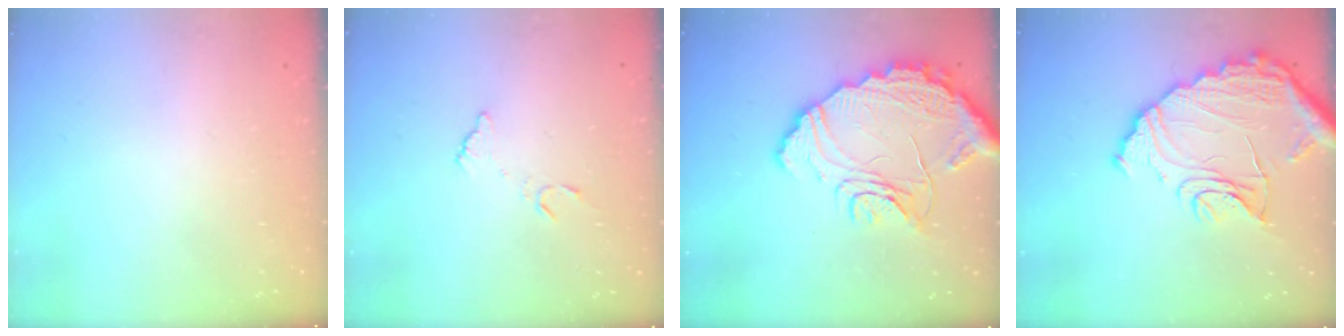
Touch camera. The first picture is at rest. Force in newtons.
{"total": 4.2, "press": 4.2, "slide": 0.2}
{"total": 18.5, "press": 18.5, "slide": 0.8}
{"total": 17.4, "press": 17.3, "slide": 1.3}